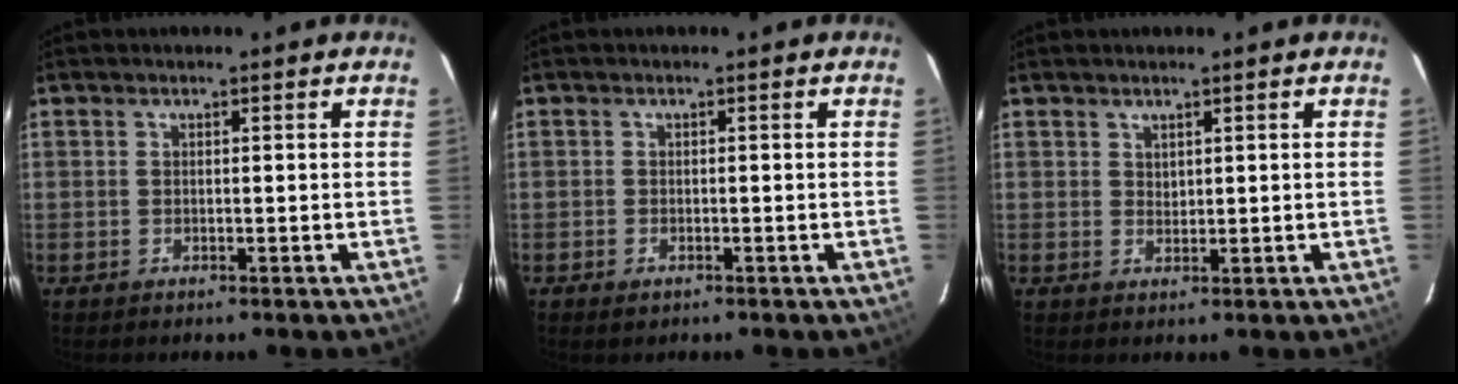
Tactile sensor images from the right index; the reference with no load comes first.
{"total": 1.2, "force": [-0.8, 0.8, 0.5], "torque": [-0.008, -0.001, -0.013]}
{"total": 1.2, "force": [1.0, 0.6, 0.2], "torque": [0.001, 0.001, 0.020]}